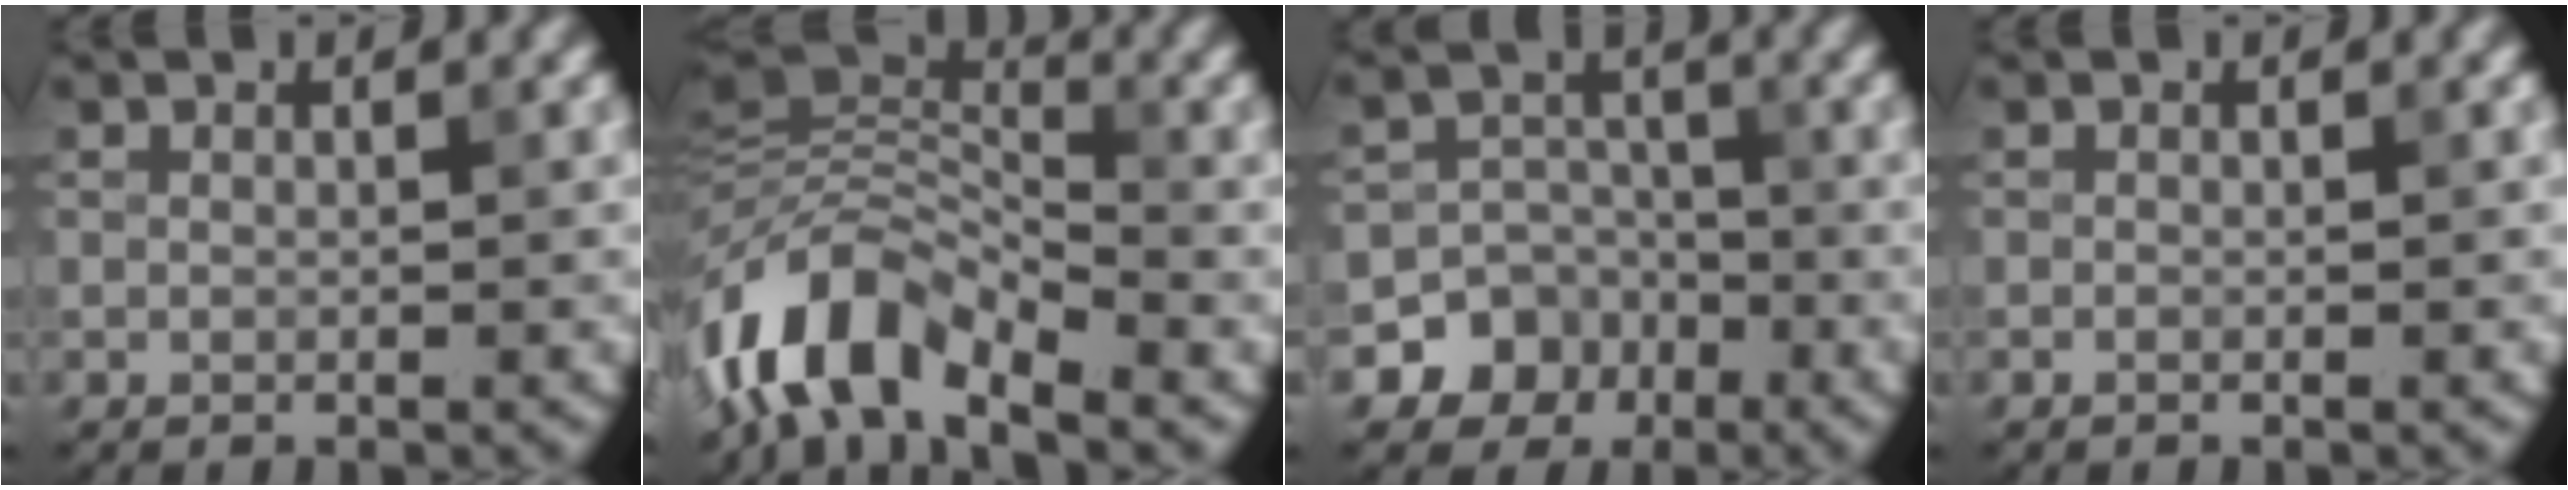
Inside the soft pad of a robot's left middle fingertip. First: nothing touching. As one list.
[{"total": 8.9, "force": [-5.2, 3.9, 6.2], "torque": [-0.105, 0.014, -0.112]}, {"total": 6.9, "force": [-3.5, 5.9, 0.9], "torque": [0.009, -0.011, -0.081]}, {"total": 0.0}]